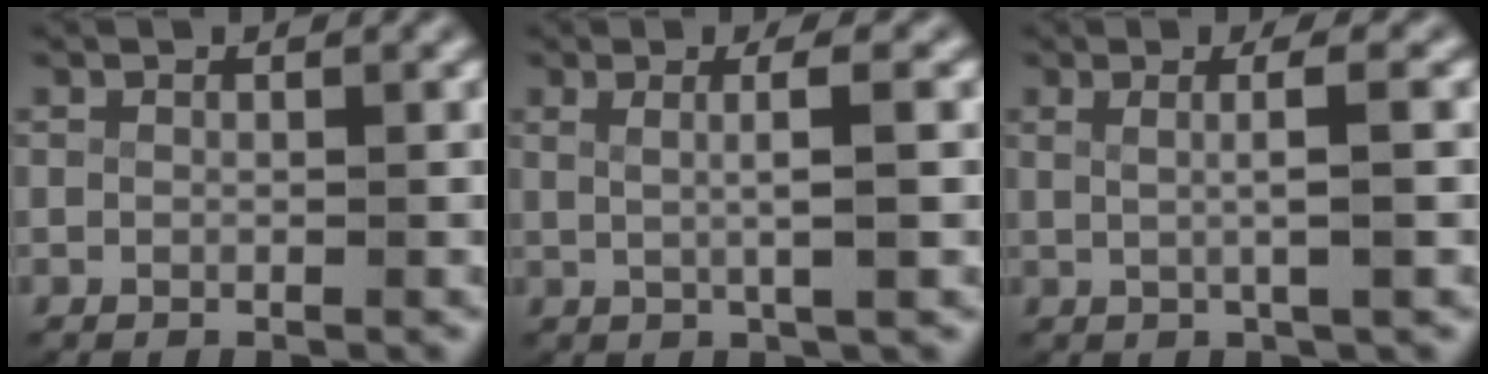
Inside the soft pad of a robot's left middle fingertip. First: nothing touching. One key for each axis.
{"total": 3.2, "fx": 0.8, "fy": 0.0, "fz": 3.1, "tx": -0.049, "ty": 0.000, "tz": 0.019}
{"total": 2.8, "fx": 0.6, "fy": -0.1, "fz": 2.8, "tx": -0.044, "ty": 0.001, "tz": 0.013}